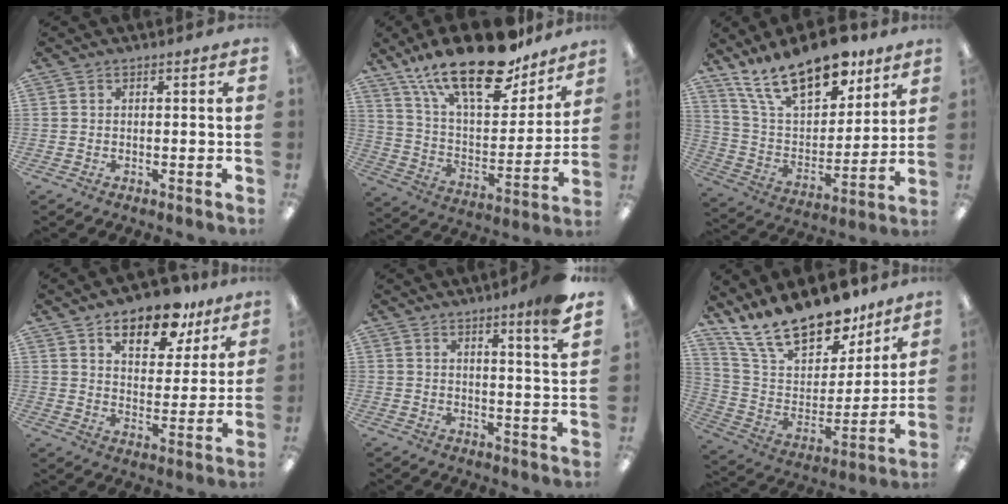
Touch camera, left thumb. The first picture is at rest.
{"total": 24.6, "force": [17.6, 8.9, 14.6], "torque": [-0.256, -0.110, 0.302]}
{"total": 21.3, "force": [15.0, 9.1, 11.9], "torque": [-0.223, -0.085, 0.266]}
{"total": 13.7, "force": [9.4, 6.3, 7.7], "torque": [-0.105, -0.048, 0.160]}
{"total": 6.5, "force": [4.8, 0.0, 4.5], "torque": [-0.066, -0.029, 0.074]}
{"total": 21.2, "force": [16.6, 9.0, 9.5], "torque": [-0.182, -0.114, 0.302]}